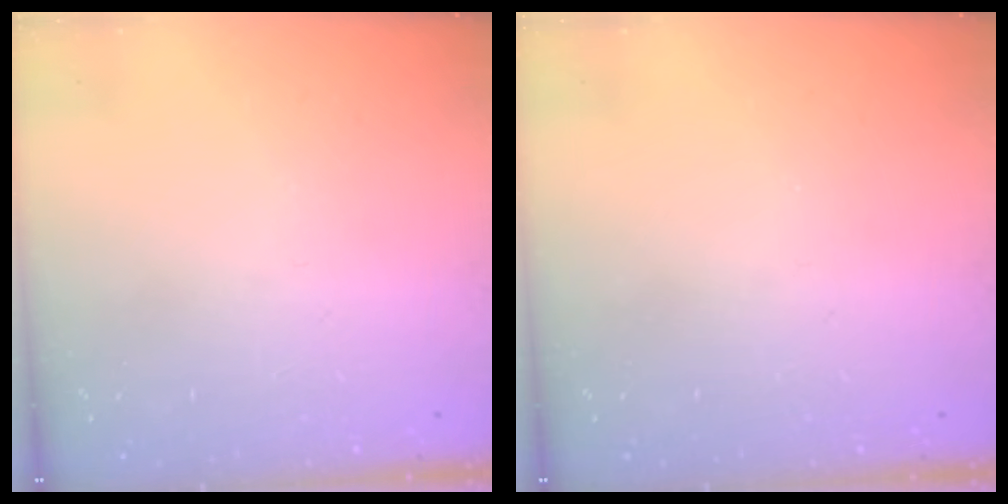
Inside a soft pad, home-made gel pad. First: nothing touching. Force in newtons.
{"total": 0.0}